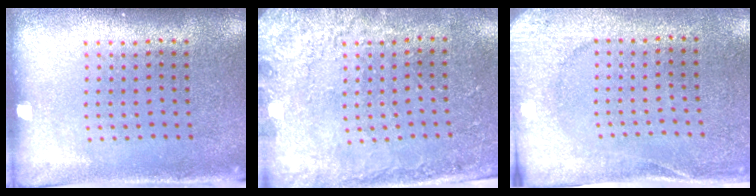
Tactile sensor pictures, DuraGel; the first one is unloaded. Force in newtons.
{"total": 2.6, "press": 2.4, "slide": 1.1}
{"total": 2.6, "press": 2.4, "slide": 1.0}